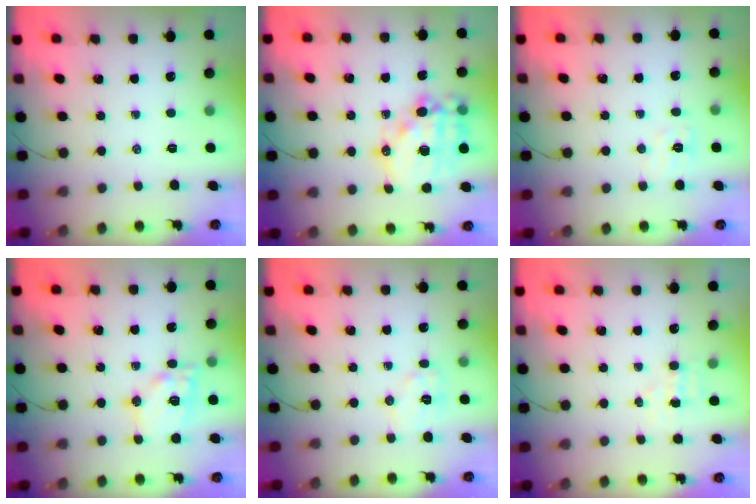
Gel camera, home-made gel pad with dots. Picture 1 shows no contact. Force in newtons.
{"total": 17.3, "press": 16.9, "slide": 3.8}
{"total": 6.2, "press": 6.1, "slide": 1.3}
{"total": 13.6, "press": 13.4, "slide": 2.3}
{"total": 7.2, "press": 7.2, "slide": 0.8}
{"total": 3.5, "press": 3.3, "slide": 1.1}